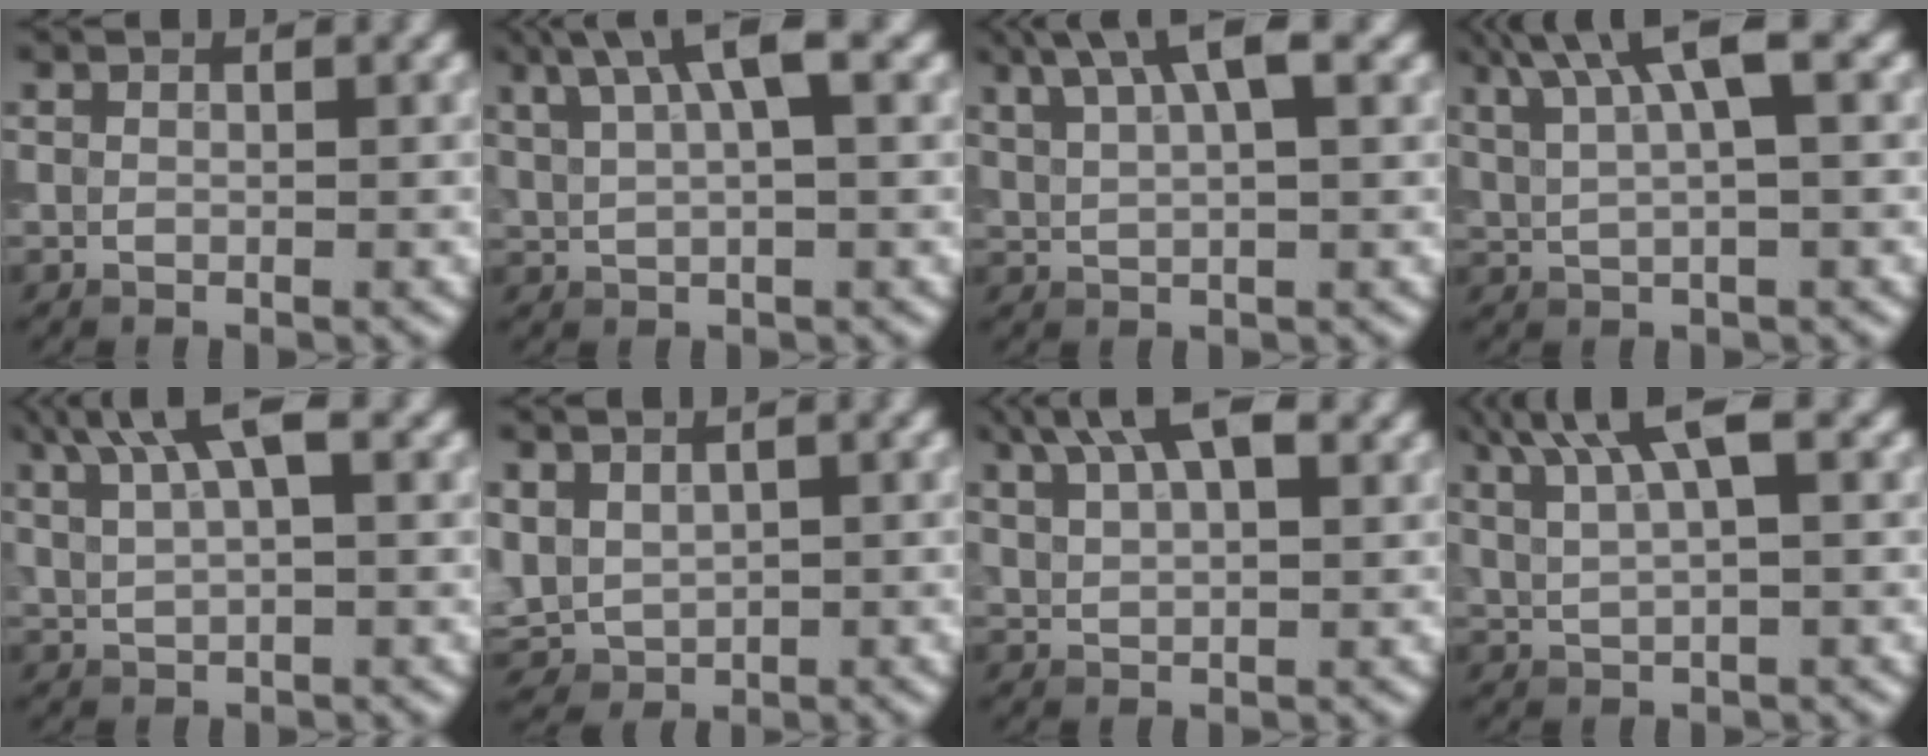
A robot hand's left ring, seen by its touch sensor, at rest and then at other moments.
{"total": 5.2, "force": [3.0, 1.3, 4.1], "torque": [-0.078, 0.011, 0.056]}
{"total": 5.5, "force": [3.4, 1.5, 4.1], "torque": [-0.074, 0.010, 0.062]}
{"total": 6.0, "force": [3.3, 1.3, 4.8], "torque": [-0.085, 0.011, 0.062]}
{"total": 5.2, "force": [3.1, 1.6, 3.9], "torque": [-0.078, 0.011, 0.058]}
{"total": 2.8, "force": [0.9, 2.1, 1.5], "torque": [-0.035, -0.003, 0.022]}
{"total": 7.4, "force": [4.4, 3.2, 5.1], "torque": [-0.088, 0.026, 0.063]}
{"total": 5.8, "force": [3.4, 1.6, 4.4], "torque": [-0.089, 0.010, 0.066]}